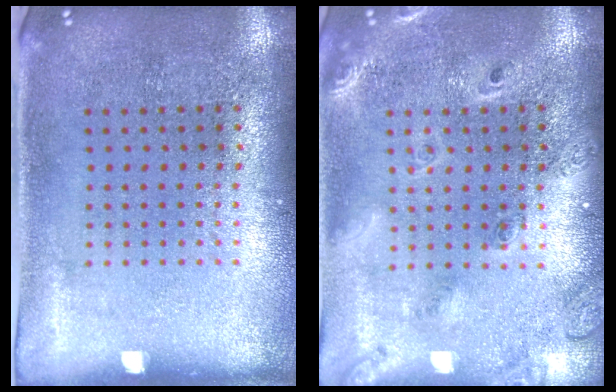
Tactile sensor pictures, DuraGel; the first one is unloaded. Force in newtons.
{"total": 2.0, "press": 1.7, "slide": 1.0}